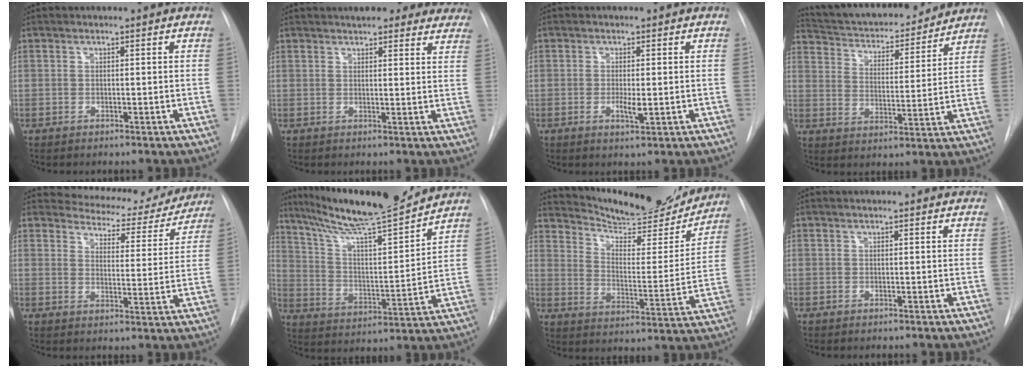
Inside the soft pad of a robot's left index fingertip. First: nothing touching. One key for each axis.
{"total": 13.8, "fx": 11.9, "fy": 4.2, "fz": 5.5, "tx": -0.051, "ty": 0.003, "tz": 0.129}
{"total": 2.5, "fx": -1.8, "fy": 0.2, "fz": 1.8, "tx": -0.033, "ty": -0.009, "tz": -0.026}
{"total": 18.2, "fx": 16.6, "fy": 4.2, "fz": 6.2, "tx": -0.100, "ty": -0.001, "tz": 0.243}
{"total": 12.7, "fx": 11.8, "fy": 4.3, "fz": 2.0, "tx": -0.003, "ty": -0.028, "tz": 0.127}
{"total": 17.7, "fx": 15.5, "fy": -0.1, "fz": 8.5, "tx": -0.144, "ty": -0.012, "tz": 0.256}
{"total": 19.7, "fx": 18.3, "fy": 3.6, "fz": 6.2, "tx": -0.096, "ty": -0.042, "tz": 0.252}
{"total": 1.3, "fx": 1.0, "fy": 0.1, "fz": 0.8, "tx": -0.011, "ty": 0.015, "tz": 0.004}